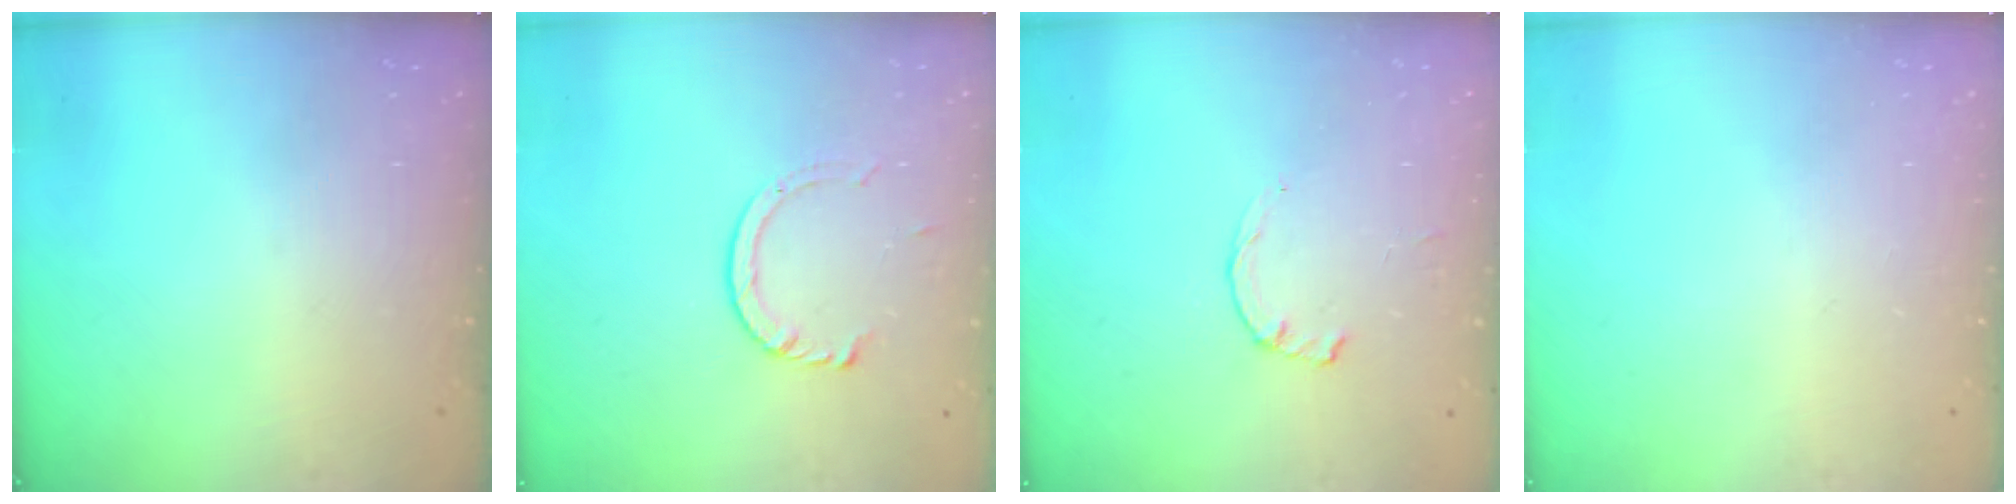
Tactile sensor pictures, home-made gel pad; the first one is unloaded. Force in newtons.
{"total": 3.9, "press": 3.9, "slide": 0.4}
{"total": 1.2, "press": 1.2, "slide": 0.3}
{"total": 0.0}